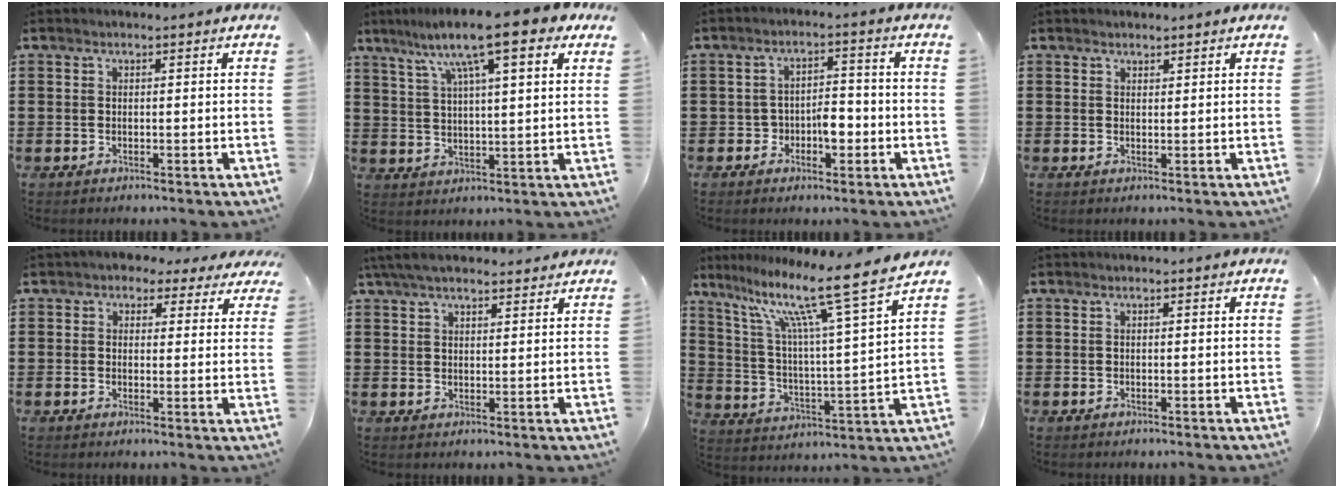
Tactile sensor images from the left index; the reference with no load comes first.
{"total": 12.5, "force": [8.1, 2.5, 9.2], "torque": [-0.184, -0.012, 0.133]}
{"total": 3.8, "force": [-1.6, 2.2, 2.7], "torque": [-0.052, 0.006, -0.032]}
{"total": 1.1, "force": [1.0, 0.3, 0.0], "torque": [-0.002, 0.000, 0.021]}
{"total": 2.6, "force": [1.8, 1.7, 0.7], "torque": [-0.017, 0.001, 0.030]}
{"total": 5.0, "force": [4.2, 1.6, 2.2], "torque": [-0.054, -0.001, 0.081]}
{"total": 12.6, "force": [9.5, 0.3, 8.3], "torque": [-0.180, -0.064, 0.144]}
{"total": 0.0}